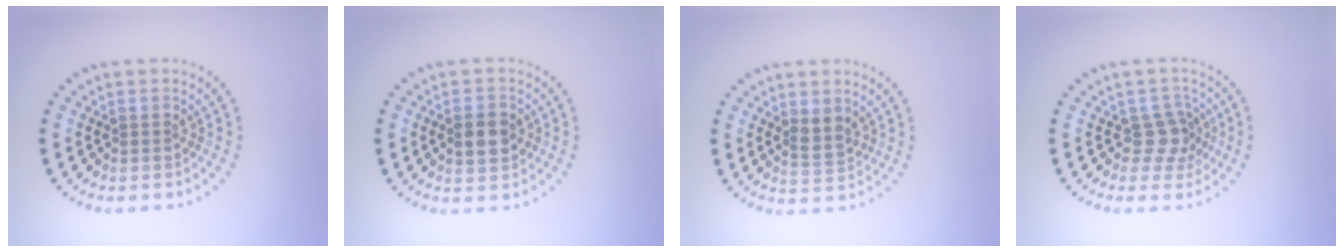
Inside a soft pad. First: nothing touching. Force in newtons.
{"total": 3.0, "press": 3.0, "slide": 0.1}
{"total": 1.9, "press": 1.6, "slide": 1.0}
{"total": 2.4, "press": 1.8, "slide": 1.6}